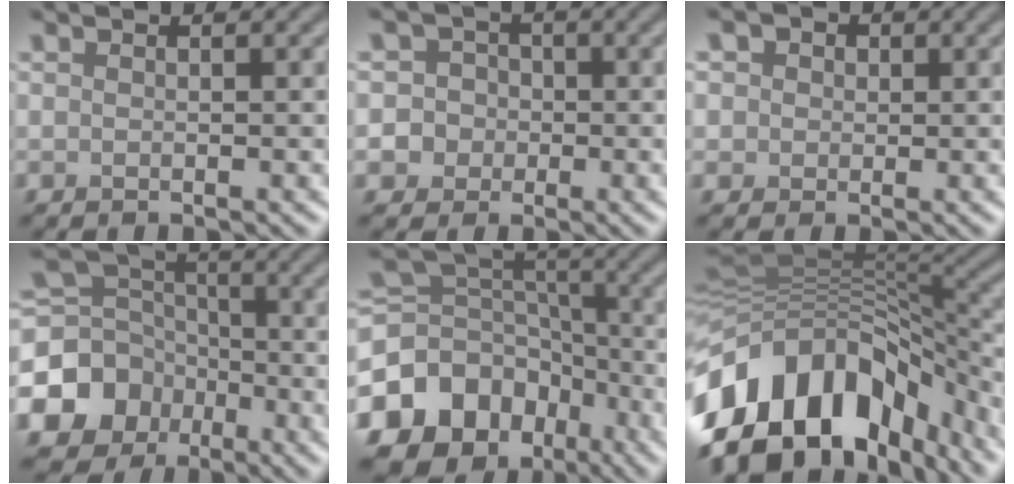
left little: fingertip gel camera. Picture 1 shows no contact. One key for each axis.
{"total": 7.0, "fx": -2.0, "fy": 6.6, "fz": 1.3, "tx": -0.016, "ty": 0.005, "tz": -0.067}
{"total": 5.0, "fx": 2.4, "fy": 3.9, "fz": 2.2, "tx": -0.031, "ty": 0.023, "tz": 0.012}
{"total": 10.2, "fx": -4.4, "fy": 8.7, "fz": 3.0, "tx": -0.092, "ty": -0.014, "tz": -0.099}
{"total": 14.8, "fx": -8.2, "fy": 11.2, "fz": 5.2, "tx": -0.138, "ty": -0.011, "tz": -0.117}
{"total": 16.4, "fx": -7.7, "fy": 10.2, "fz": 10.4, "tx": -0.231, "ty": -0.018, "tz": -0.119}